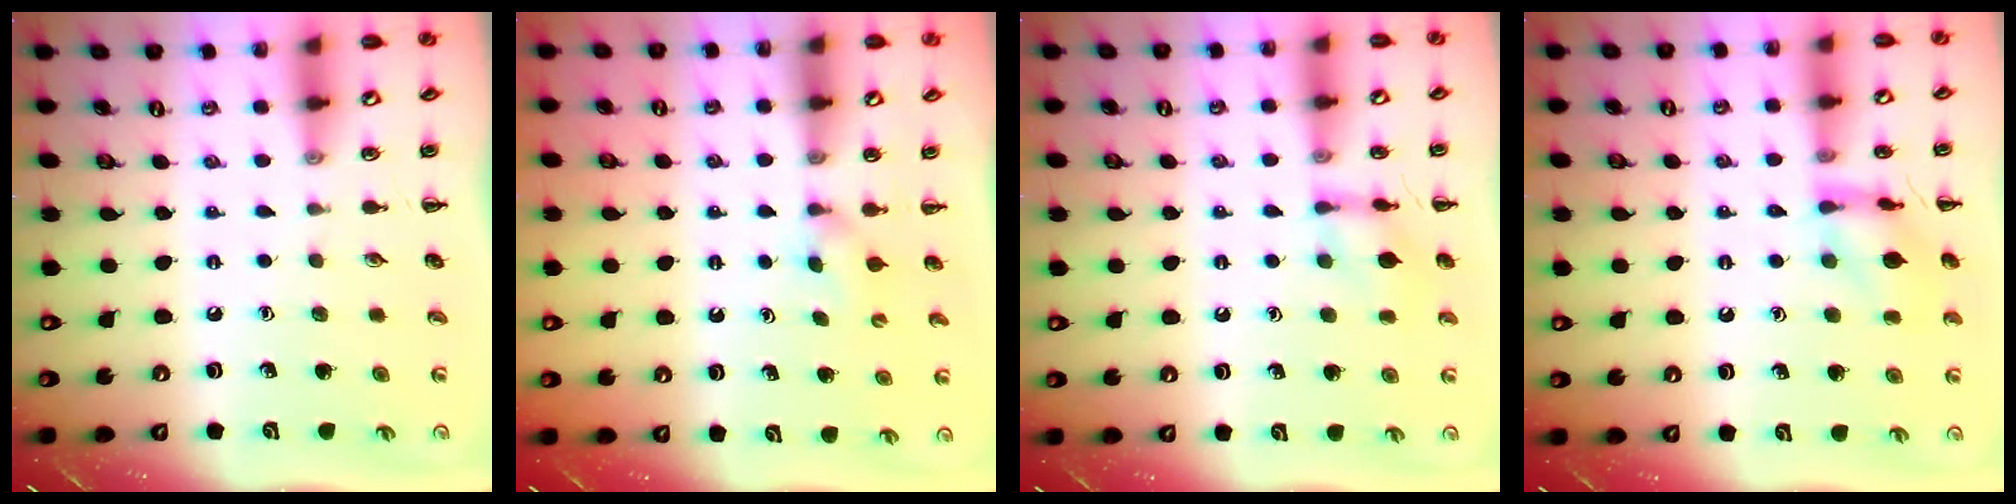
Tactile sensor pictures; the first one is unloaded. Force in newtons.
{"total": 2.3, "press": 2.1, "slide": 0.9}
{"total": 9.1, "press": 9.1, "slide": 0.5}
{"total": 11.6, "press": 11.5, "slide": 0.9}